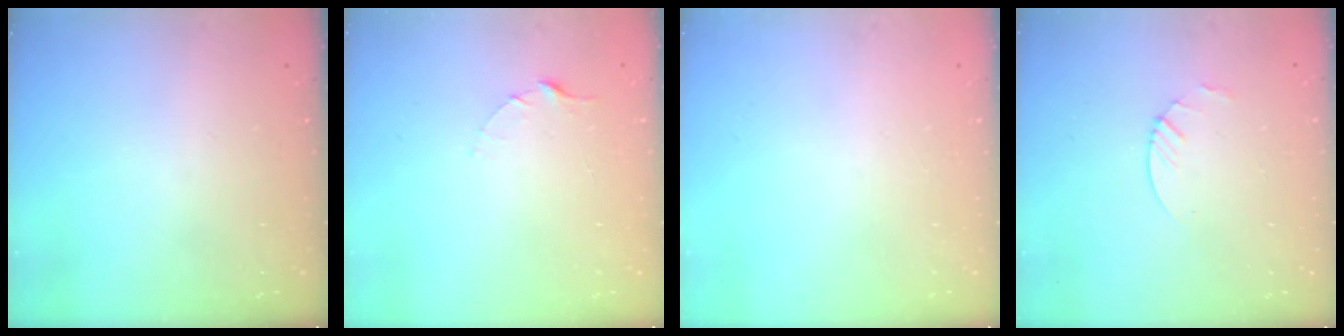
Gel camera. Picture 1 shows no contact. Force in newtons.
{"total": 2.5, "press": 2.5, "slide": 0.3}
{"total": 0.0}
{"total": 3.0, "press": 3.0, "slide": 0.3}